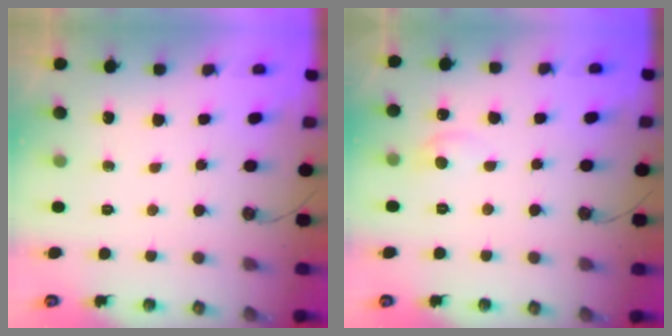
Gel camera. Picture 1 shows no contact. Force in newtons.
{"total": 1.3, "press": 1.0, "slide": 0.7}